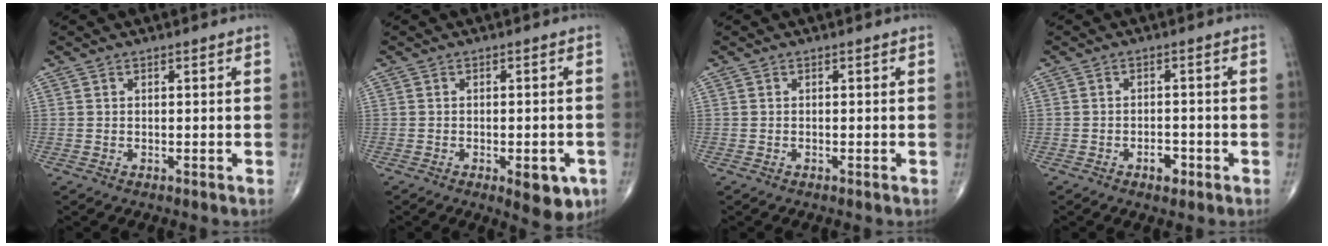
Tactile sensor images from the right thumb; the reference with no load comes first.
{"total": 6.5, "force": [-2.7, 2.7, 5.3], "torque": [-0.050, 0.003, -0.026]}
{"total": 0.0}
{"total": 2.7, "force": [-1.5, 1.5, 1.7], "torque": [-0.018, 0.007, -0.021]}